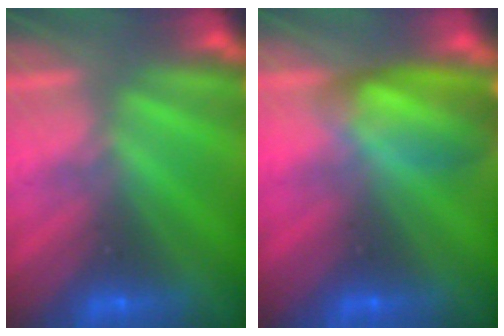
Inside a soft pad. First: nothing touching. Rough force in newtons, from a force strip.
{"total": 6.9}